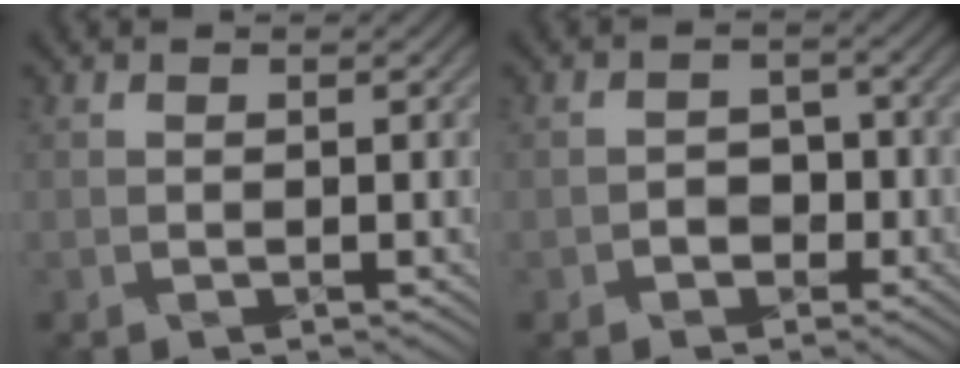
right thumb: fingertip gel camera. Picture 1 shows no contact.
{"total": 2.8, "force": [-1.5, 2.1, 0.9], "torque": [-0.003, 0.002, -0.033]}